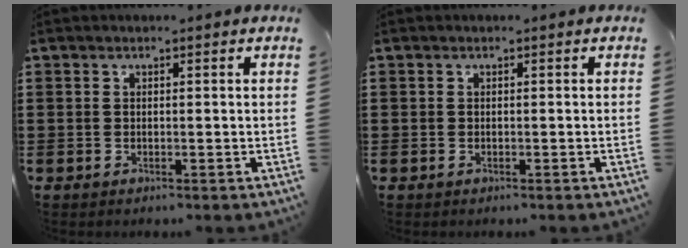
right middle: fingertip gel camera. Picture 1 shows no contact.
{"total": 0.0}